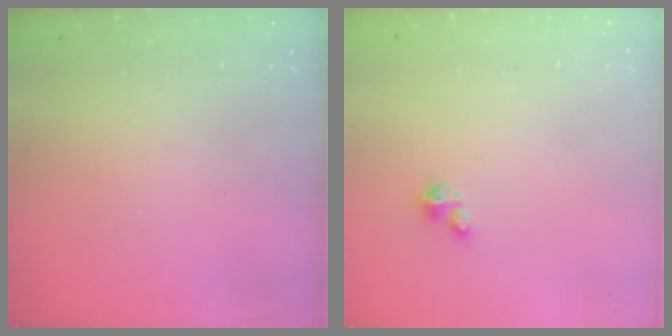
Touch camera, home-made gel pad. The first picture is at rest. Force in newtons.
{"total": 2.1, "press": 2.0, "slide": 0.5}